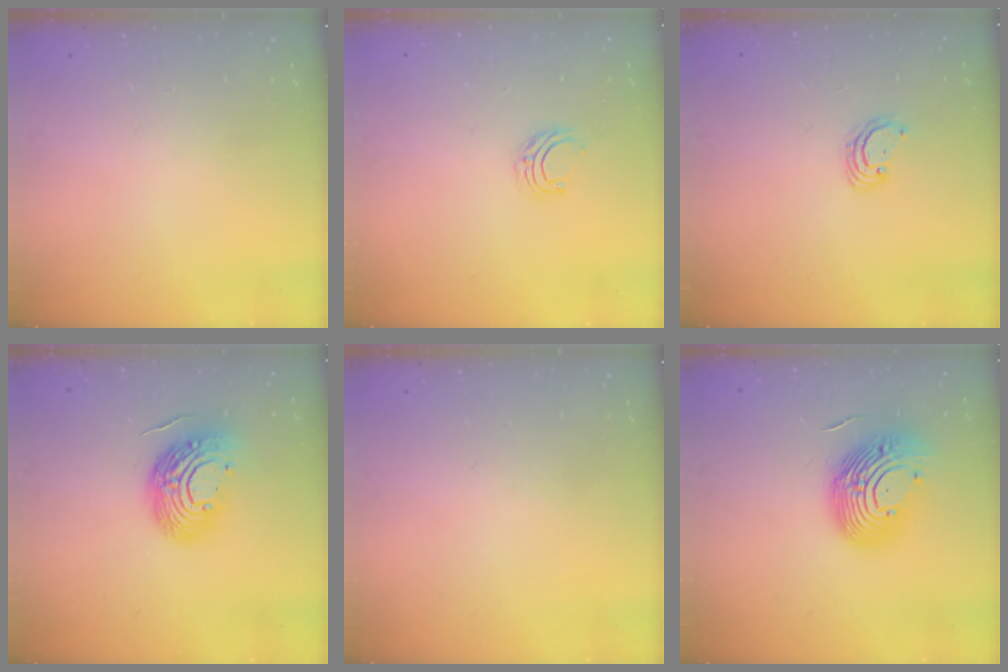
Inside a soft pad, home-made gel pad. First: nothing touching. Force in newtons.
{"total": 5.0, "press": 5.0, "slide": 0.4}
{"total": 3.3, "press": 3.3, "slide": 0.3}
{"total": 13.9, "press": 13.8, "slide": 1.6}
{"total": 0.0}
{"total": 16.3, "press": 15.8, "slide": 4.1}